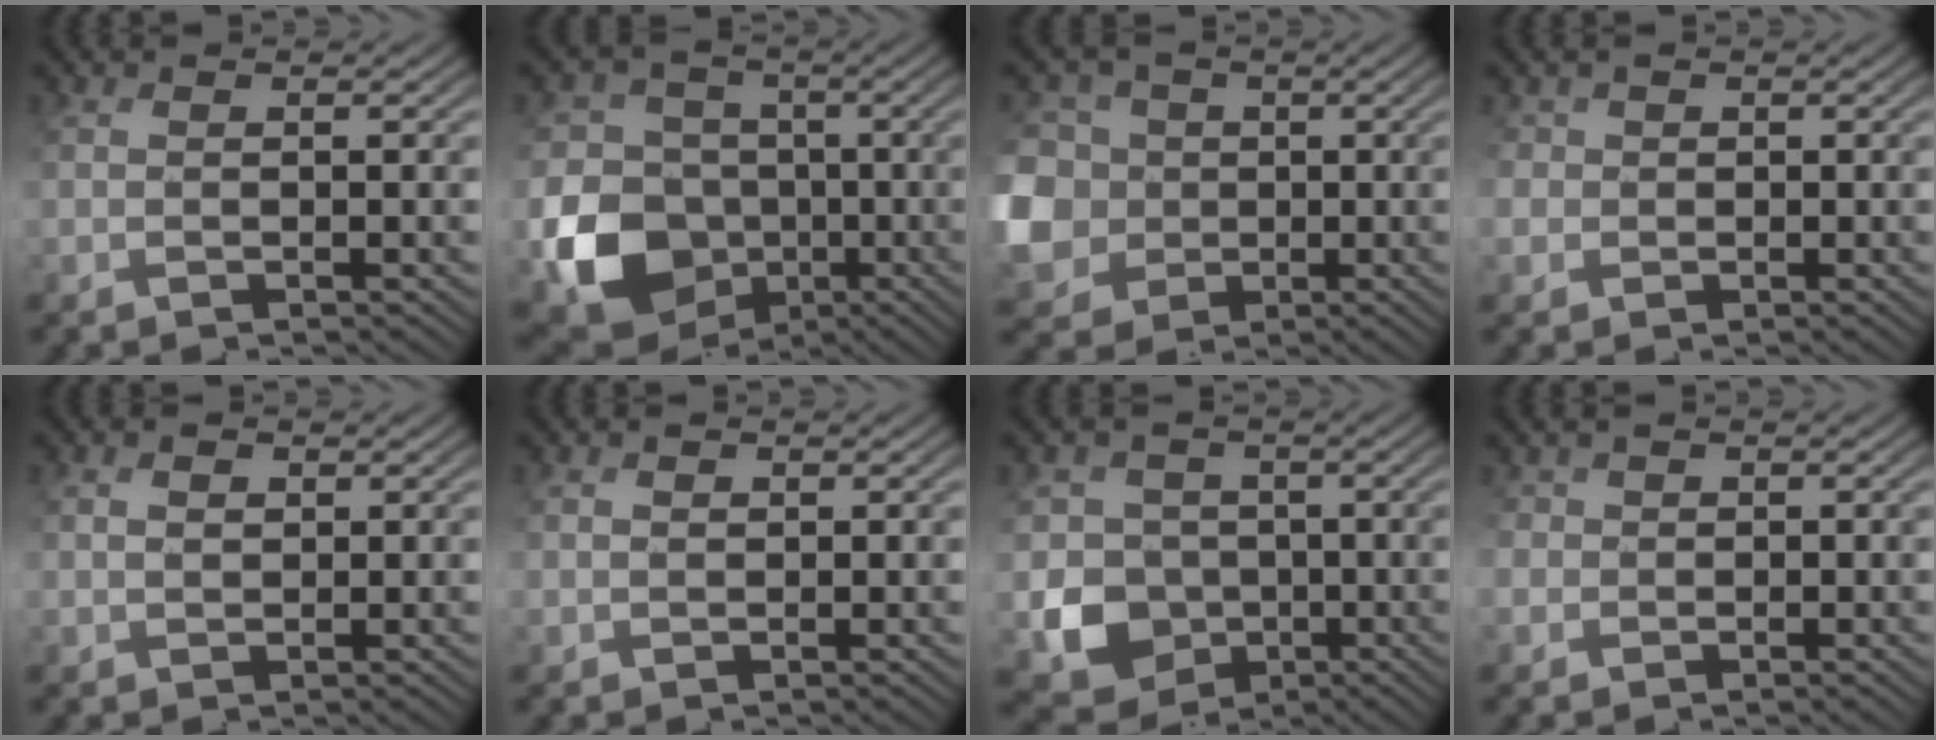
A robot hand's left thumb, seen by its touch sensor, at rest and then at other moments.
{"total": 11.1, "force": [-2.9, 9.7, 4.5], "torque": [-0.110, -0.029, -0.055]}
{"total": 9.8, "force": [-0.1, 9.1, 3.7], "torque": [-0.154, -0.010, -0.013]}
{"total": 2.0, "force": [0.3, 1.8, -0.7], "torque": [0.004, 0.003, 0.006]}
{"total": 1.4, "force": [1.1, 0.9, 0.0], "torque": [-0.005, 0.007, 0.022]}
{"total": 1.0, "force": [0.7, 0.6, -0.5], "torque": [0.006, 0.004, 0.016]}
{"total": 6.4, "force": [-0.5, 6.2, 1.6], "torque": [-0.047, -0.014, -0.016]}
{"total": 1.7, "force": [0.1, 1.5, -0.6], "torque": [0.004, -0.001, -0.001]}